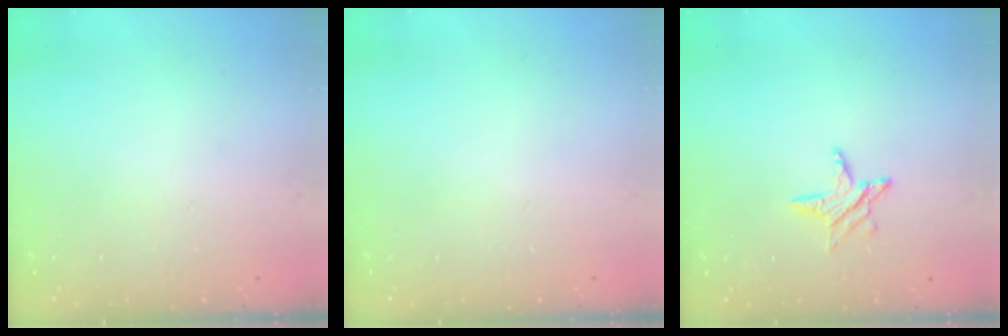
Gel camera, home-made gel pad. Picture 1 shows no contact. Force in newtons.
{"total": 0.0}
{"total": 6.1, "press": 6.1, "slide": 0.5}